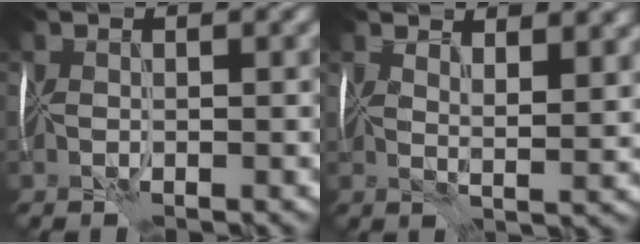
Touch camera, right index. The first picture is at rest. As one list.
[{"total": 4.4, "force": [3.6, 0.9, 2.5], "torque": [-0.033, 0.004, 0.055]}]